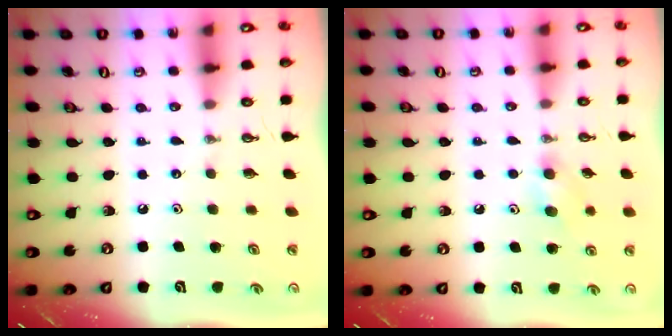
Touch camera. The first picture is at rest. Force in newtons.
{"total": 5.7, "press": 5.7, "slide": 0.5}